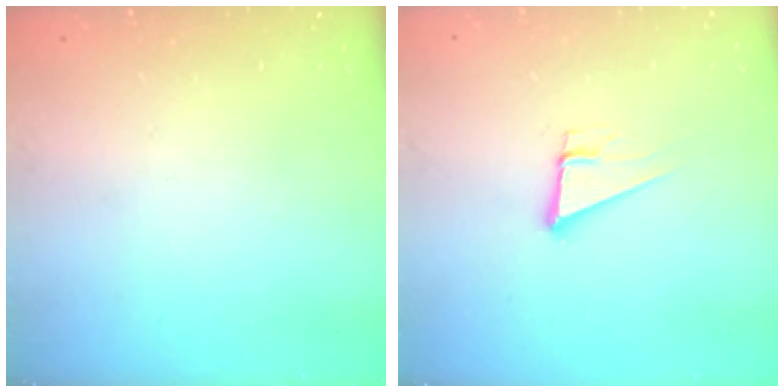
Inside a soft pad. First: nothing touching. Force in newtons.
{"total": 8.4, "press": 8.0, "slide": 2.5}